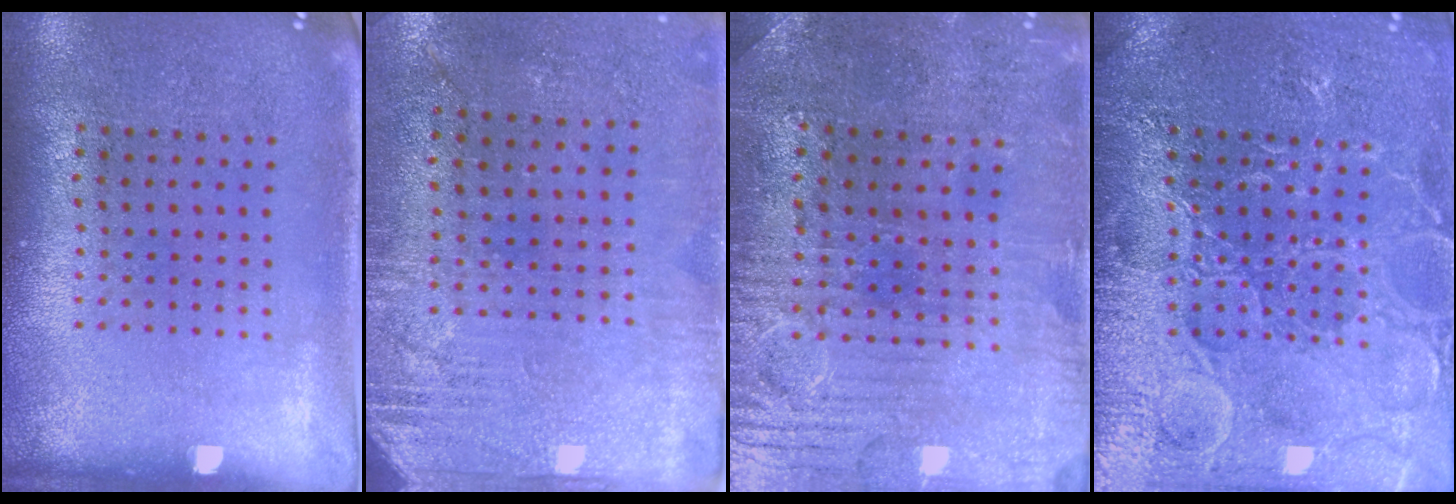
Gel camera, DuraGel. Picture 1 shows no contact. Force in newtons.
{"total": 2.8, "press": 2.5, "slide": 1.3}
{"total": 1.7, "press": 1.7, "slide": 0.5}
{"total": 6.5, "press": 6.4, "slide": 0.9}